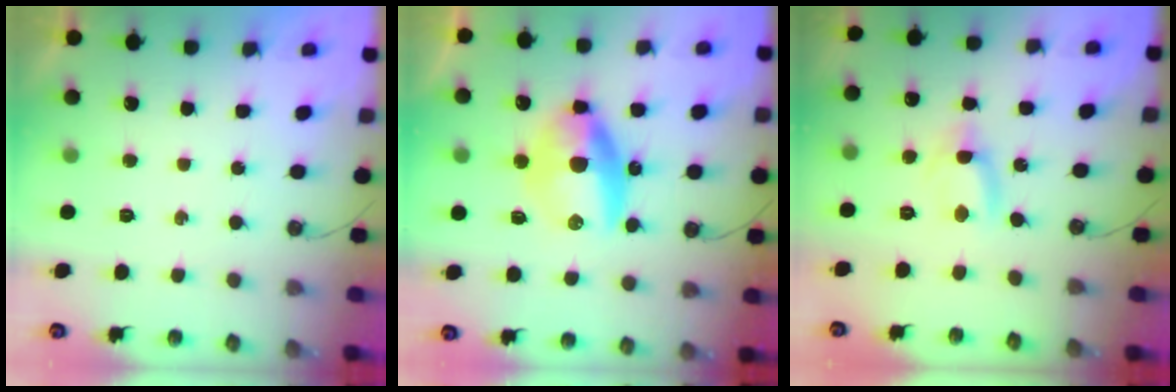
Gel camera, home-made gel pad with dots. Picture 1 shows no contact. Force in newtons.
{"total": 11.0, "press": 11.0, "slide": 0.8}
{"total": 2.8, "press": 2.8, "slide": 0.2}